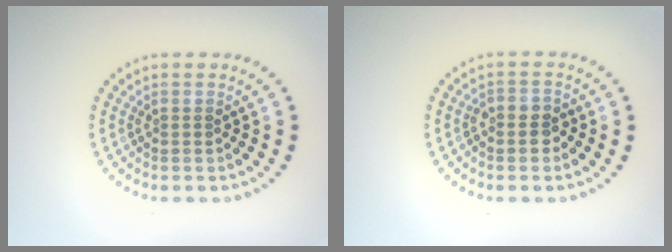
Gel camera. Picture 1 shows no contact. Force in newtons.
{"total": 2.0, "press": 1.8, "slide": 0.8}